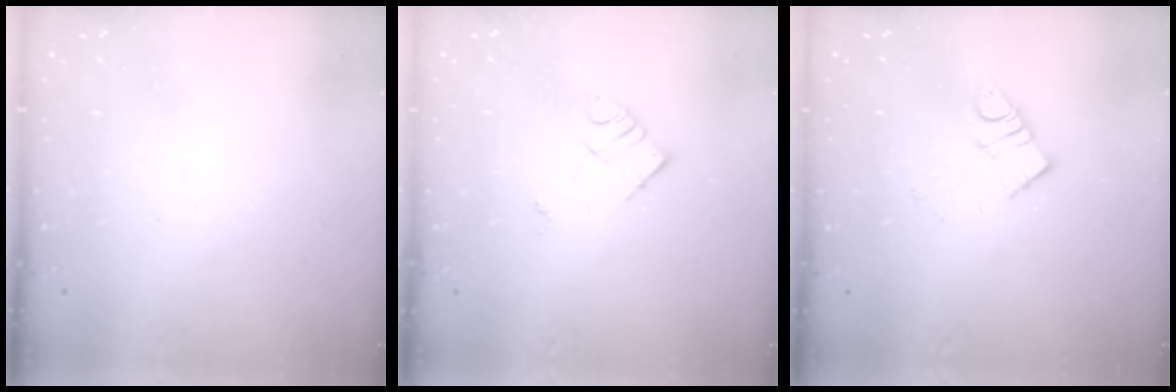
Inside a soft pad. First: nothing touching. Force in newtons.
{"total": 6.2, "press": 6.2, "slide": 0.0}
{"total": 6.6, "press": 6.6, "slide": 0.1}